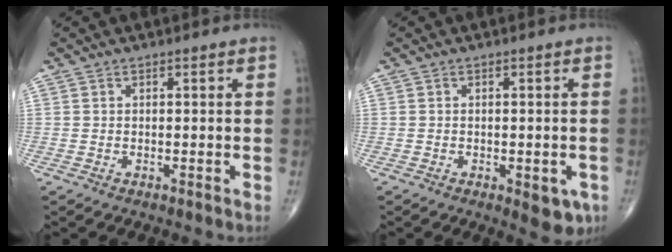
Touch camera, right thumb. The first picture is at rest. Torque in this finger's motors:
{"motor_torque": [0.82, 0.63, 0.26, -0.16, 0.12]}